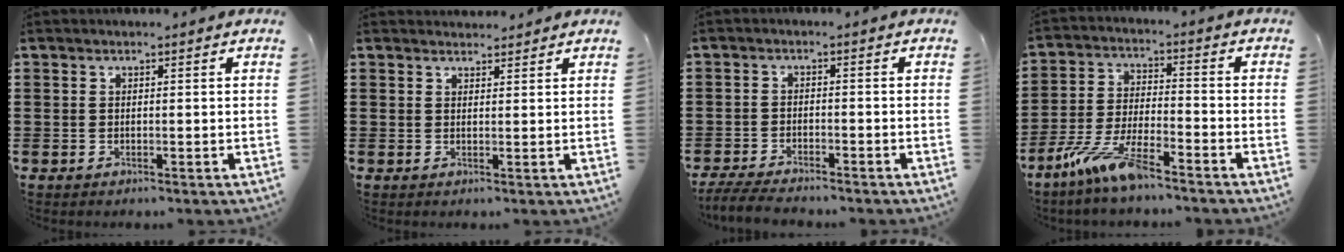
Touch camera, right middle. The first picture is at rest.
{"total": 1.7, "force": [1.7, 0.4, 0.0], "torque": [-0.003, 0.003, 0.033]}
{"total": 3.8, "force": [-3.6, 0.6, 0.9], "torque": [-0.030, -0.006, -0.078]}
{"total": 8.7, "force": [-6.6, 0.9, 5.6], "torque": [-0.132, -0.013, -0.132]}